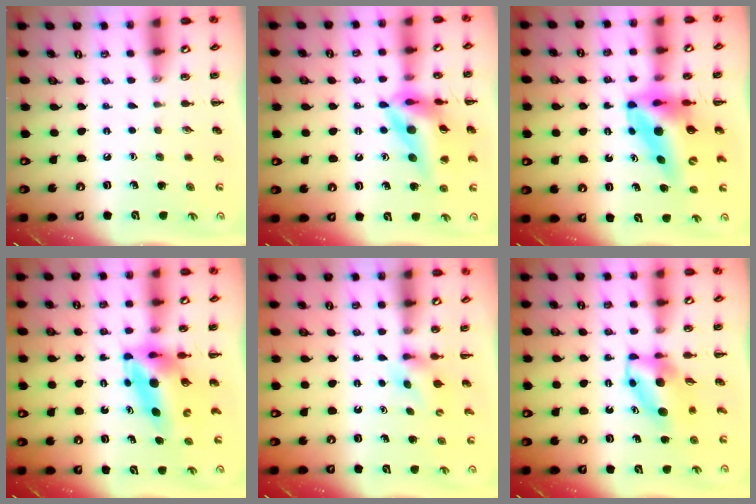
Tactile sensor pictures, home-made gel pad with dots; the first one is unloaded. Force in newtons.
{"total": 16.8, "press": 16.2, "slide": 4.4}
{"total": 12.3, "press": 11.8, "slide": 3.6}
{"total": 7.3, "press": 7.0, "slide": 2.3}
{"total": 4.0, "press": 3.8, "slide": 1.1}
{"total": 6.1, "press": 6.0, "slide": 1.1}